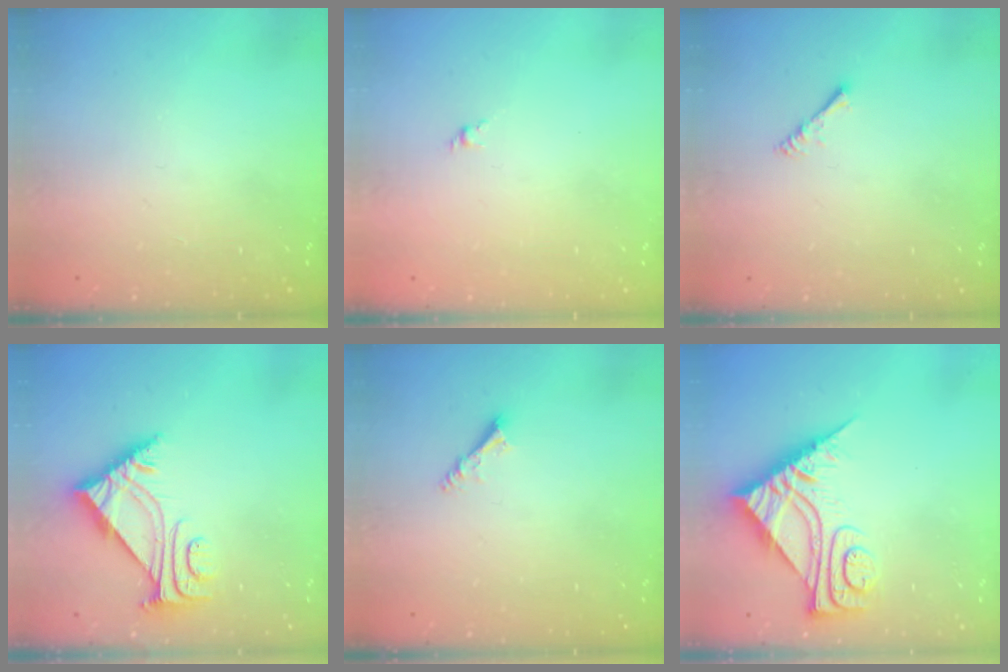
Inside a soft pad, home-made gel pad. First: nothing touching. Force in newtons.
{"total": 1.6, "press": 1.5, "slide": 0.6}
{"total": 2.2, "press": 2.1, "slide": 0.5}
{"total": 6.2, "press": 6.2, "slide": 0.7}
{"total": 3.9, "press": 3.9, "slide": 0.3}
{"total": 11.4, "press": 11.4, "slide": 1.1}